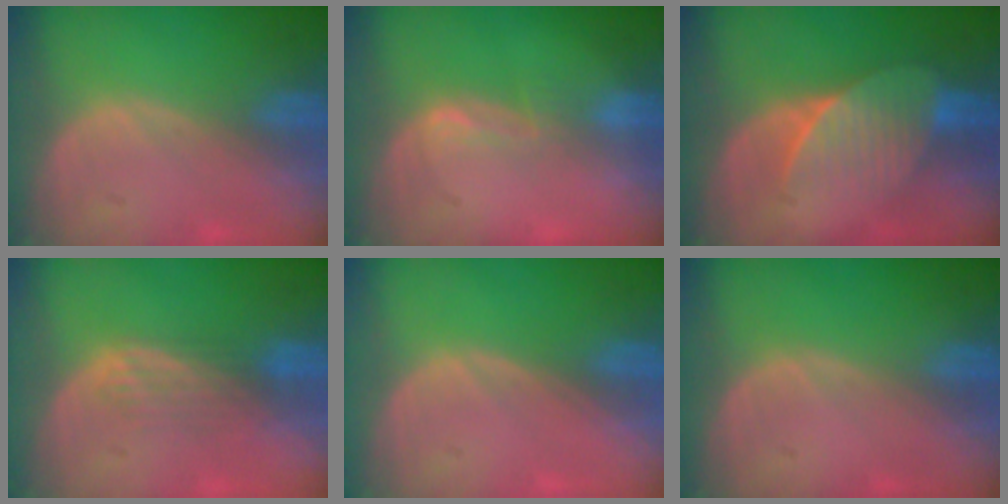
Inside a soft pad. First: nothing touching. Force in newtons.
{"total": 2.0, "press": 2.0, "slide": 0.3}
{"total": 7.4, "press": 6.9, "slide": 2.8}
{"total": 3.9, "press": 3.3, "slide": 2.2}
{"total": 0.0}
{"total": 0.0}